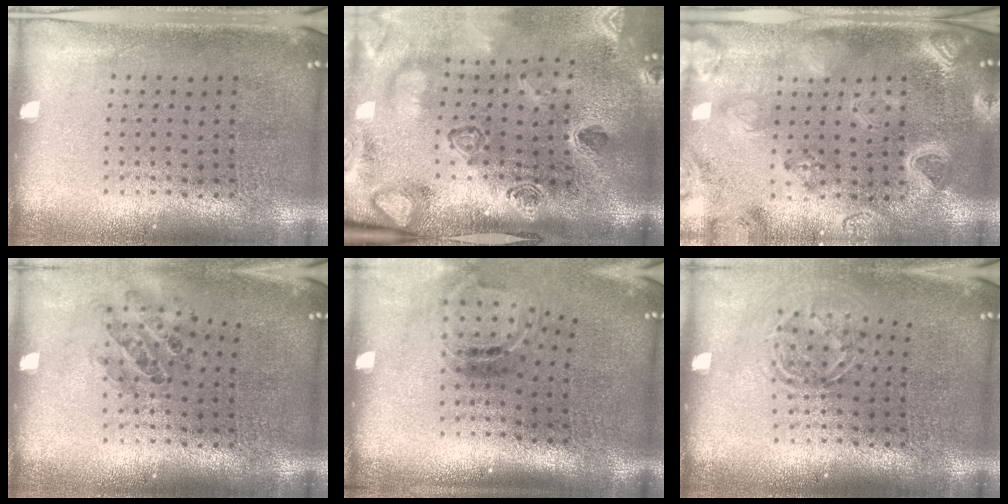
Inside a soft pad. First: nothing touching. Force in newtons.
{"total": 4.6, "press": 3.2, "slide": 3.2}
{"total": 3.2, "press": 3.1, "slide": 0.9}
{"total": 0.9, "press": 0.9, "slide": 0.2}
{"total": 1.5, "press": 1.1, "slide": 1.1}
{"total": 1.6, "press": 1.2, "slide": 1.1}